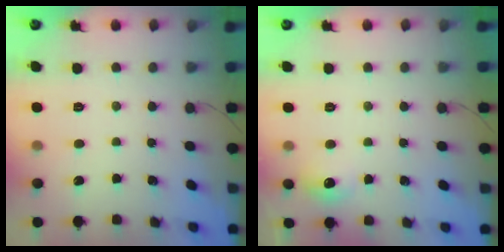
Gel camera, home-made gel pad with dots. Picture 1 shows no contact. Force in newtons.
{"total": 5.8, "press": 5.6, "slide": 1.3}